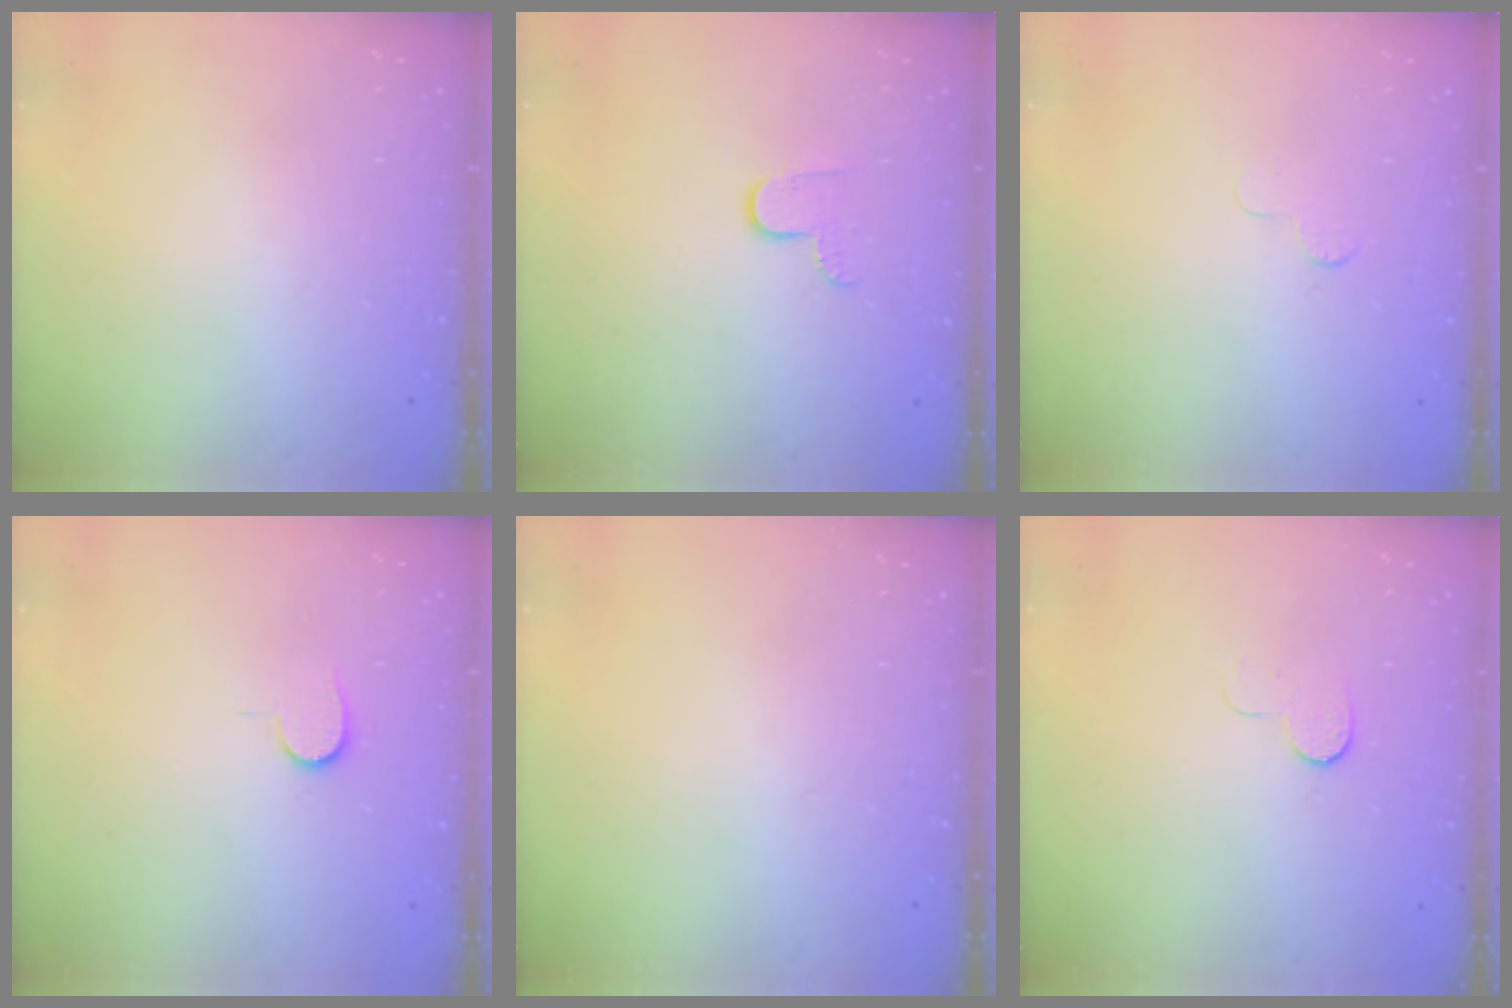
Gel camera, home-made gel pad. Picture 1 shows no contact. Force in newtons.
{"total": 5.2, "press": 5.2, "slide": 0.5}
{"total": 2.5, "press": 2.5, "slide": 0.2}
{"total": 4.0, "press": 4.0, "slide": 0.4}
{"total": 0.0}
{"total": 5.7, "press": 5.6, "slide": 0.6}